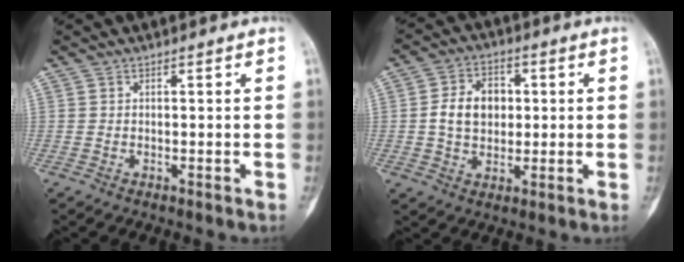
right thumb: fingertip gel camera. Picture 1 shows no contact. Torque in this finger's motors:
{"motor_torque": [0.25, 0.25, 0.87, 0.04, 0.08]}